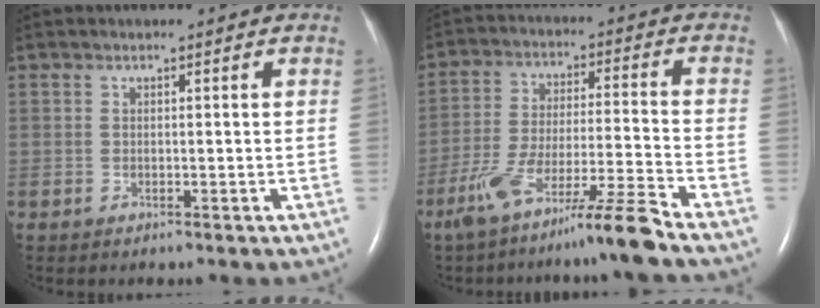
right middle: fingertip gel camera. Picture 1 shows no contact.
{"total": 11.8, "force": [-8.8, -1.7, 7.7], "torque": [-0.141, -0.022, -0.156]}